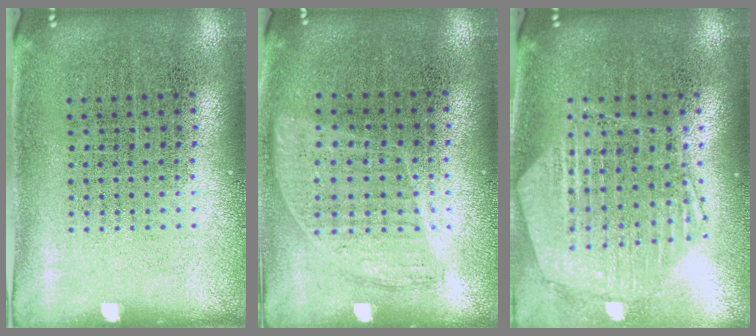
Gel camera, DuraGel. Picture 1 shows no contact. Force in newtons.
{"total": 0.9, "press": 0.8, "slide": 0.4}
{"total": 1.3, "press": 1.2, "slide": 0.4}